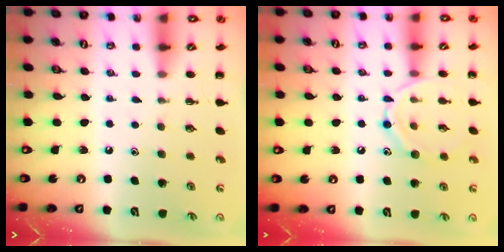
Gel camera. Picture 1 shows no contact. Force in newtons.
{"total": 10.0, "press": 10.0, "slide": 0.5}